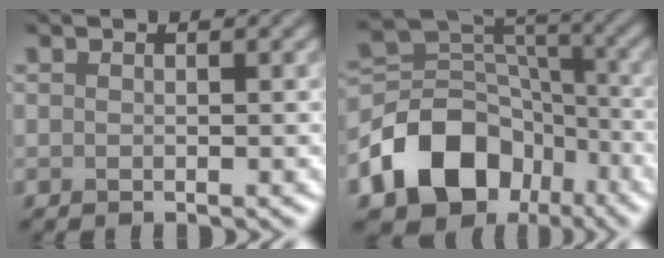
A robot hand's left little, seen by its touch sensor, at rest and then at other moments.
{"total": 10.9, "force": [-5.5, 8.0, 5.1], "torque": [-0.091, 0.003, -0.105]}